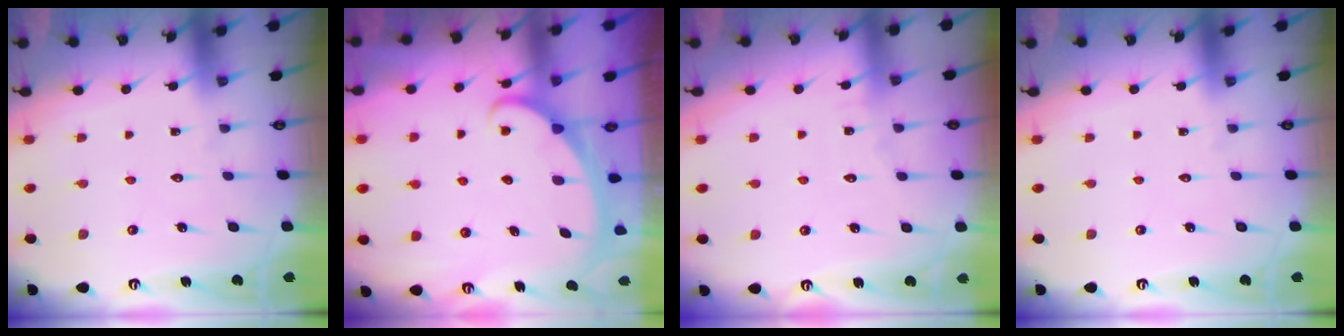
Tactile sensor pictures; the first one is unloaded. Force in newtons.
{"total": 2.6, "press": 2.6, "slide": 0.3}
{"total": 2.6, "press": 2.6, "slide": 0.3}
{"total": 0.0}